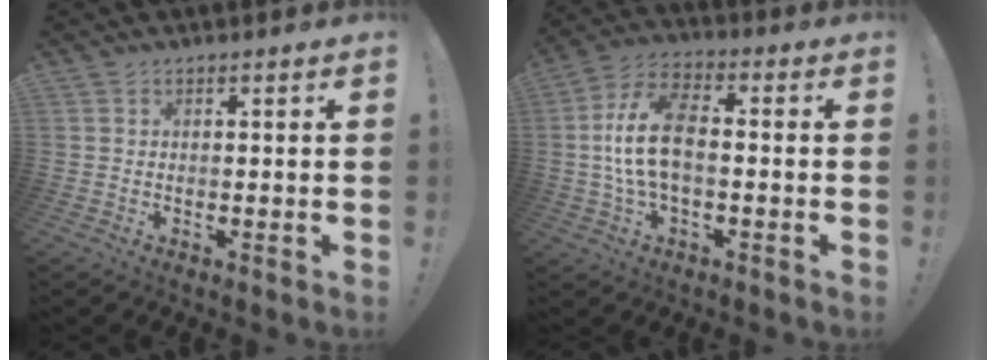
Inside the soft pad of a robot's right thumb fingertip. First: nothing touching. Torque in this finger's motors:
{"motor_torque": [1.31, 2.43, 1.08, -0.72, 0.50]}